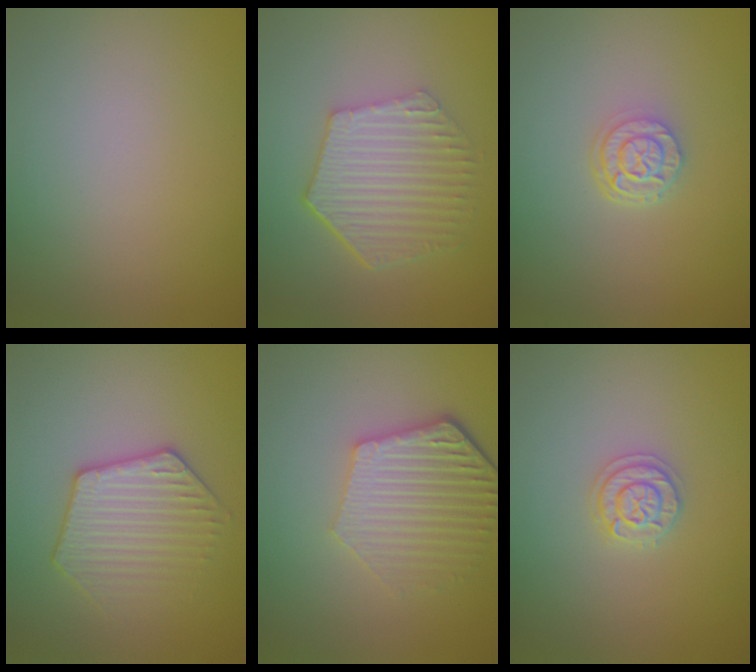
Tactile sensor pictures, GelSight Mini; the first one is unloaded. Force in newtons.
{"total": 5.9, "press": 4.3, "slide": 4.0}
{"total": 2.7, "press": 2.1, "slide": 1.7}
{"total": 3.5, "press": 3.4, "slide": 0.9}
{"total": 5.4, "press": 4.2, "slide": 3.4}
{"total": 2.0, "press": 1.9, "slide": 0.3}